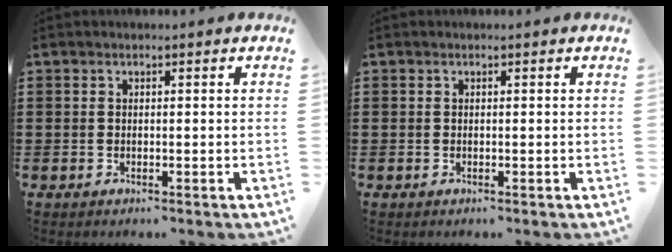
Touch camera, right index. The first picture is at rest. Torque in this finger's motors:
{"motor_torque": [0.34, 0.98, 0.00, 0.00]}